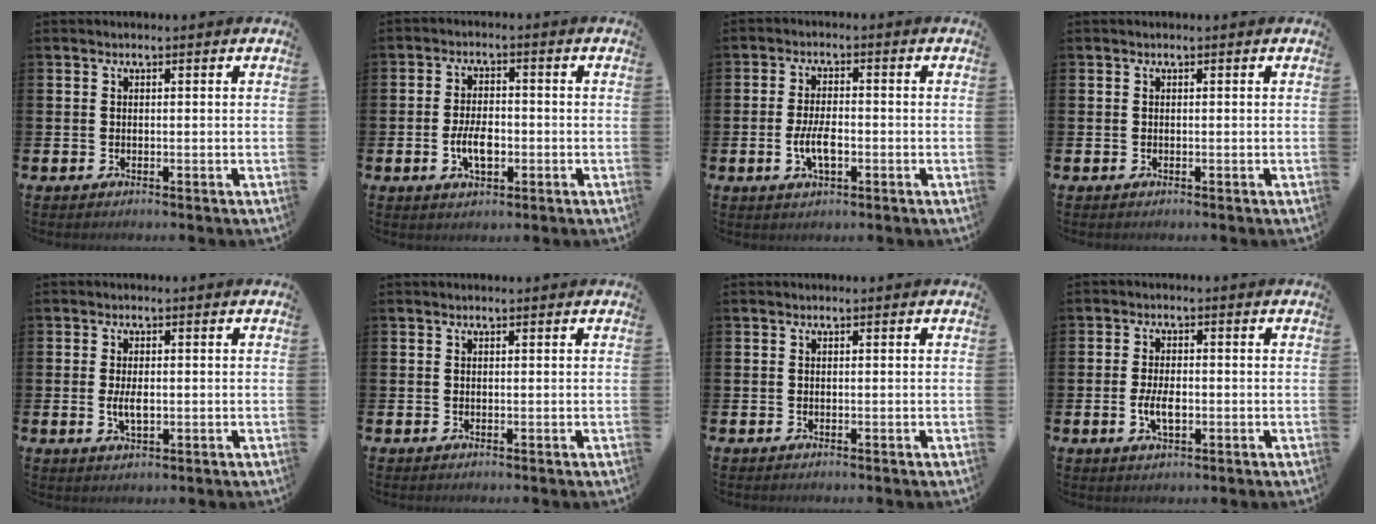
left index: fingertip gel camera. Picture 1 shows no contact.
{"total": 4.6, "force": [-1.0, 2.5, 3.8], "torque": [-0.065, 0.000, -0.022]}
{"total": 4.3, "force": [-1.1, 1.9, 3.7], "torque": [-0.071, 0.003, -0.020]}
{"total": 0.0}
{"total": 2.9, "force": [-0.1, 1.4, 2.6], "torque": [-0.040, -0.001, -0.004]}
{"total": 0.0}
{"total": 0.0}
{"total": 3.8, "force": [-0.6, 1.9, 3.2], "torque": [-0.050, 0.001, -0.013]}